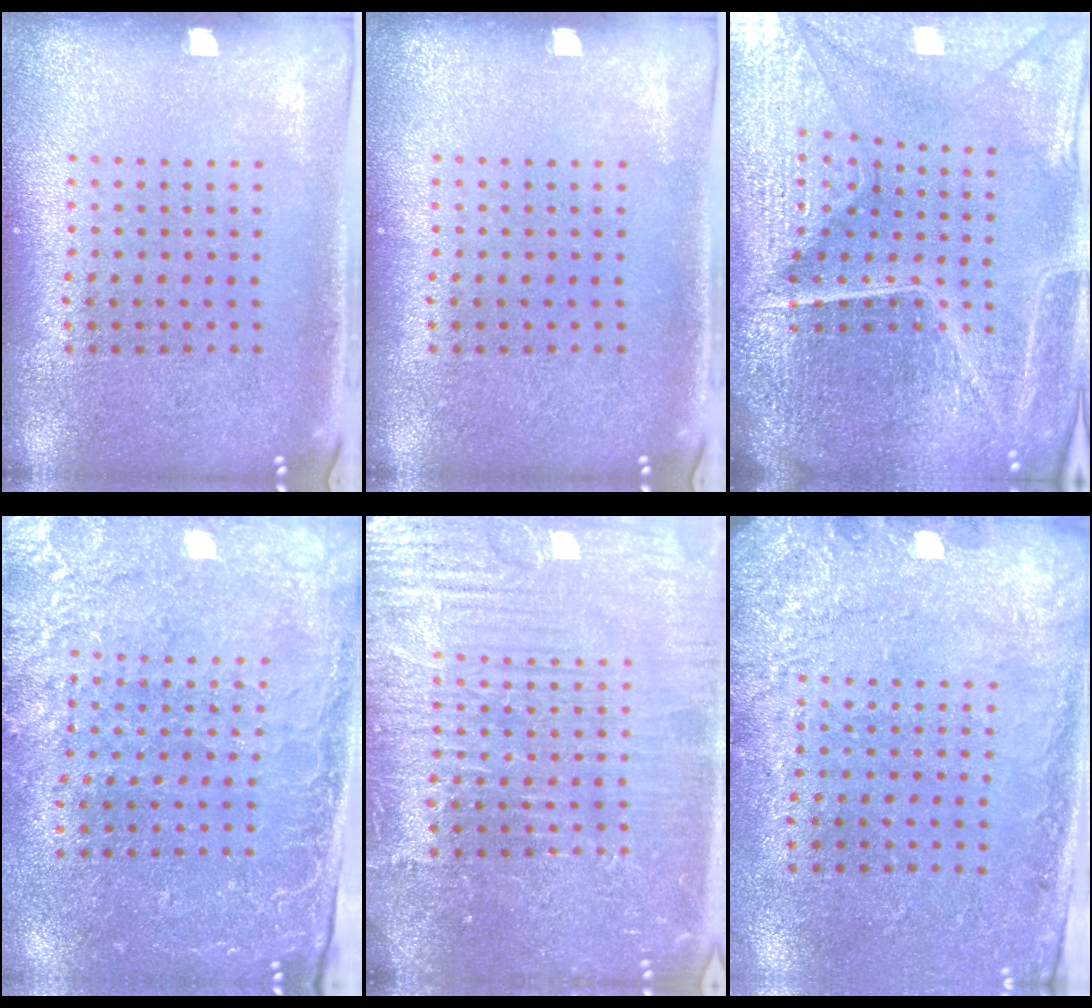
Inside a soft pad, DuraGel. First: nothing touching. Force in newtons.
{"total": 0.0}
{"total": 6.2, "press": 5.5, "slide": 2.8}
{"total": 3.1, "press": 2.9, "slide": 1.1}
{"total": 7.6, "press": 7.6, "slide": 0.9}
{"total": 2.7, "press": 2.0, "slide": 1.8}